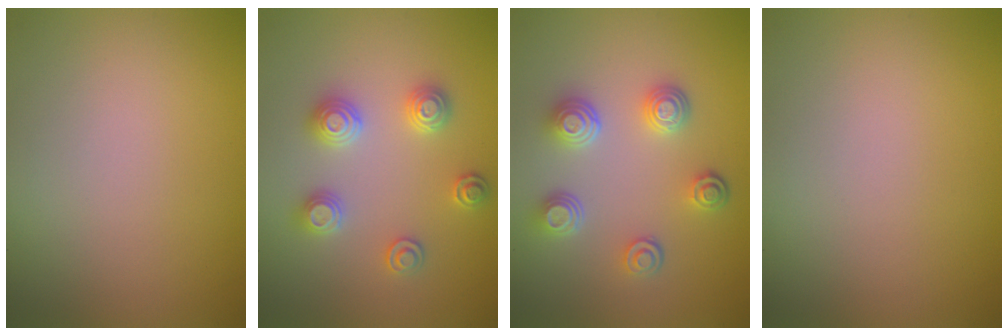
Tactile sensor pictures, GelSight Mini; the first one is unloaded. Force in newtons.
{"total": 3.0, "press": 3.0, "slide": 0.5}
{"total": 4.0, "press": 3.3, "slide": 2.1}
{"total": 0.0}